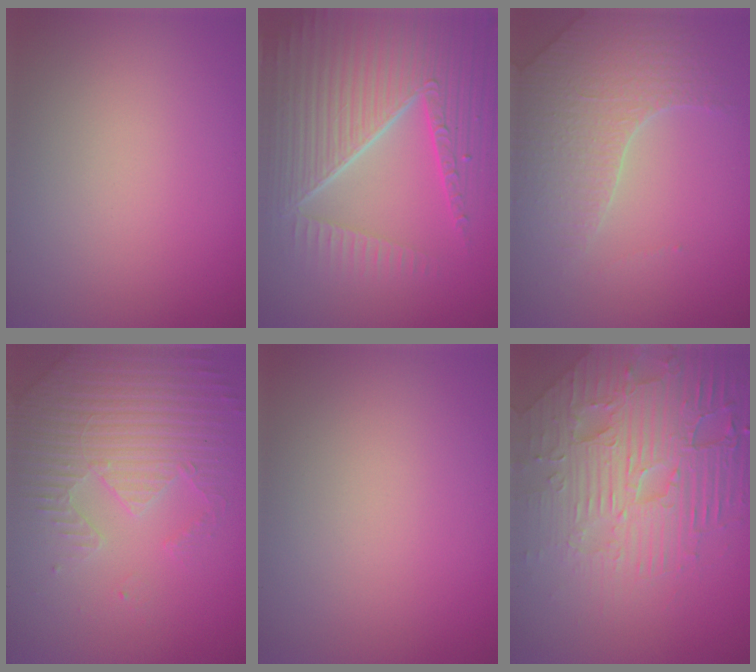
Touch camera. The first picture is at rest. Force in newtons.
{"total": 8.9, "press": 6.1, "slide": 6.5}
{"total": 3.6, "press": 3.5, "slide": 1.0}
{"total": 4.8, "press": 3.9, "slide": 2.8}
{"total": 0.0}
{"total": 8.6, "press": 6.2, "slide": 6.0}